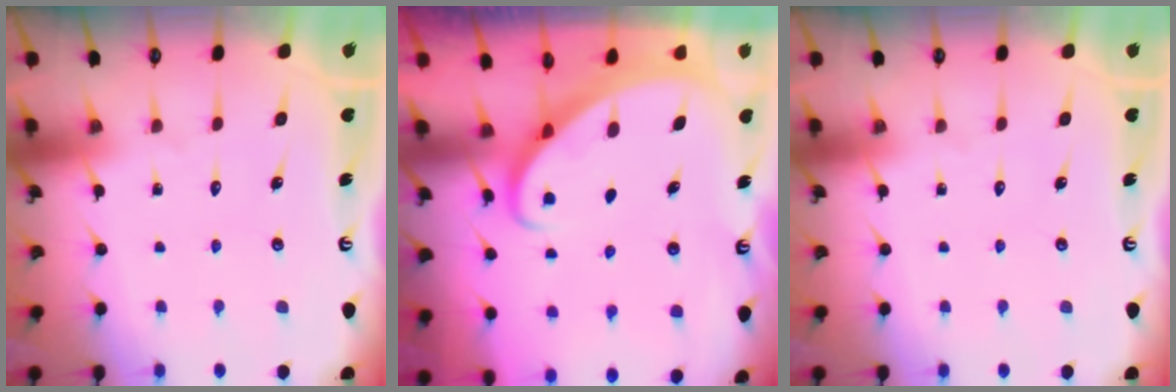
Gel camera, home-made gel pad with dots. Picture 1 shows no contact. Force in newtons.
{"total": 2.5, "press": 2.5, "slide": 0.3}
{"total": 0.0}